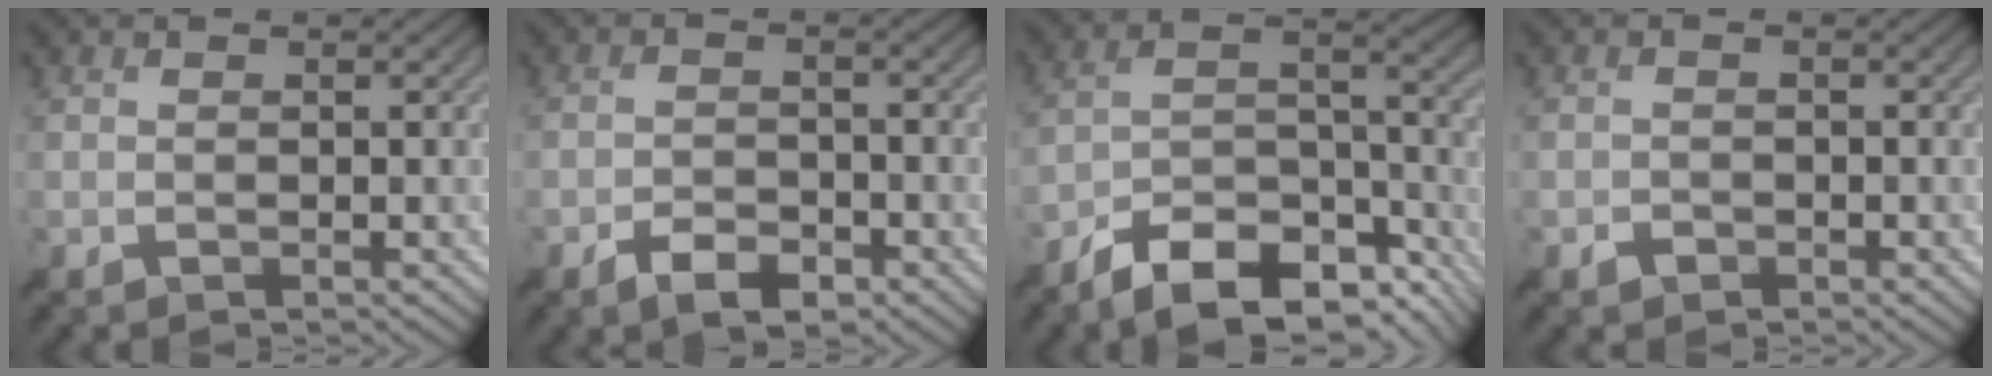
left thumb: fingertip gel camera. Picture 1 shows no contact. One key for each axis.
{"total": 3.7, "fx": -2.1, "fy": 1.8, "fz": 2.5, "tx": -0.044, "ty": 0.004, "tz": -0.038}
{"total": 13.8, "fx": -10.1, "fy": 5.0, "fz": 7.9, "tx": -0.156, "ty": 0.003, "tz": -0.172}
{"total": 0.8, "fx": -0.2, "fy": 0.8, "fz": 0.3, "tx": -0.004, "ty": 0.007, "tz": -0.008}